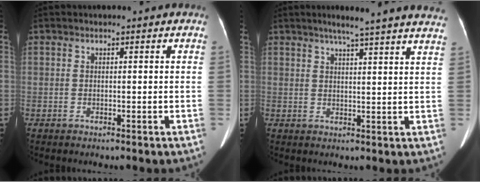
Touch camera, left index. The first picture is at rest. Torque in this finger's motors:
{"motor_torque": [0.88, -1.26, 0.01, 0.06]}